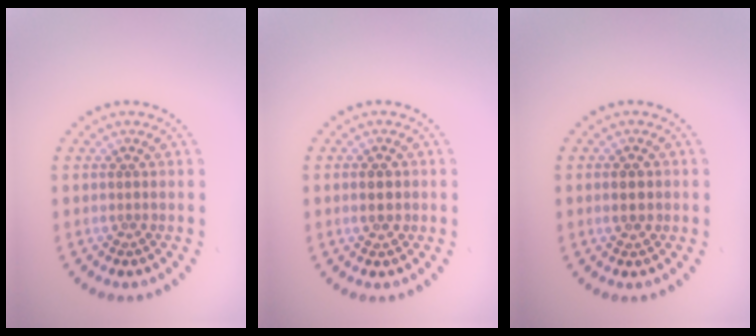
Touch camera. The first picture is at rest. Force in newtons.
{"total": 2.1, "press": 2.1, "slide": 0.1}
{"total": 2.1, "press": 2.1, "slide": 0.1}